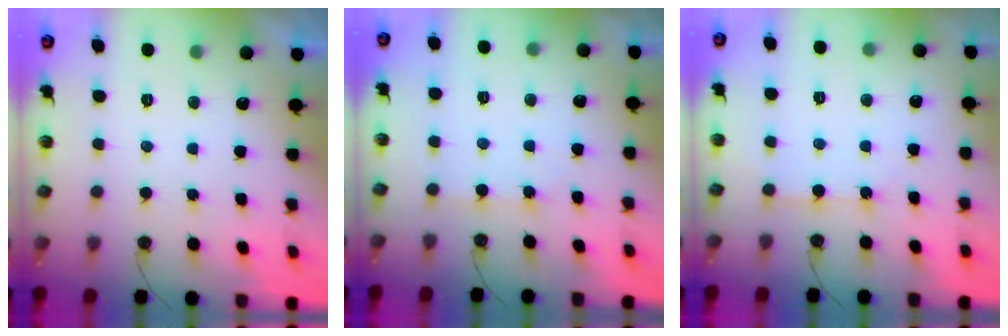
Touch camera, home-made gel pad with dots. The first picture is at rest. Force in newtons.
{"total": 3.4, "press": 3.4, "slide": 0.5}
{"total": 3.8, "press": 3.8, "slide": 0.5}